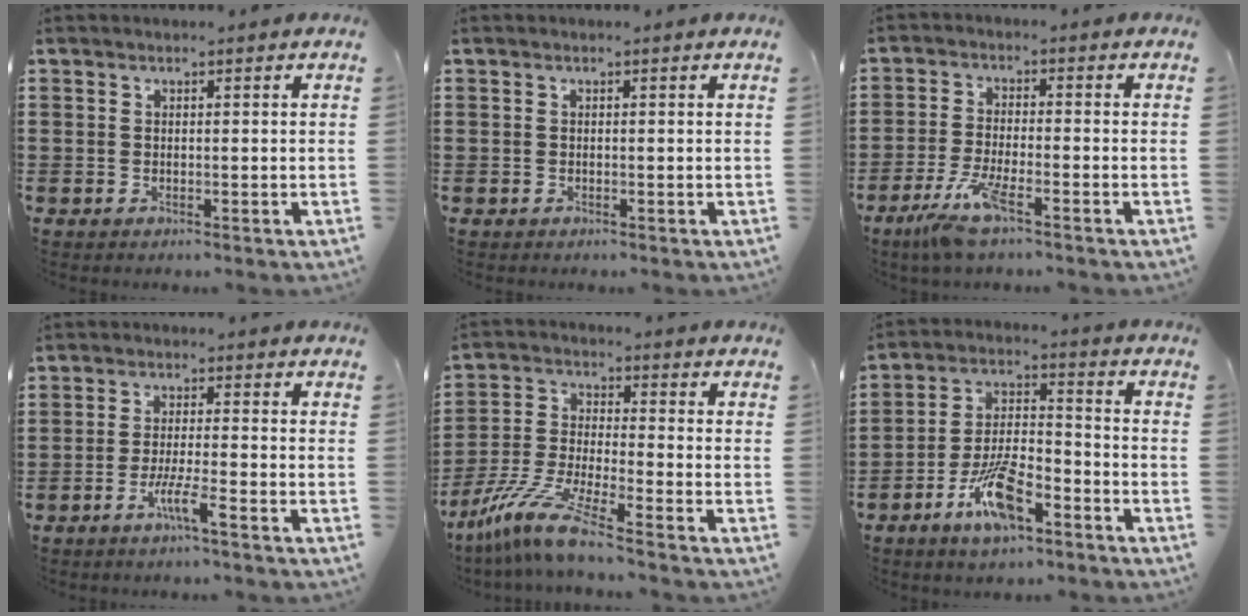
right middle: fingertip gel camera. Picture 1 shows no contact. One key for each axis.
{"total": 0.0}
{"total": 6.4, "fx": -4.3, "fy": 0.8, "fz": 4.7, "tx": -0.107, "ty": -0.017, "tz": -0.081}
{"total": 4.2, "fx": -2.6, "fy": 0.1, "fz": 3.3, "tx": -0.060, "ty": -0.003, "tz": -0.048}
{"total": 9.2, "fx": -7.2, "fy": 0.2, "fz": 5.6, "tx": -0.135, "ty": -0.010, "tz": -0.151}
{"total": 9.4, "fx": -5.2, "fy": 3.4, "fz": 7.1, "tx": -0.156, "ty": 0.003, "tz": -0.097}